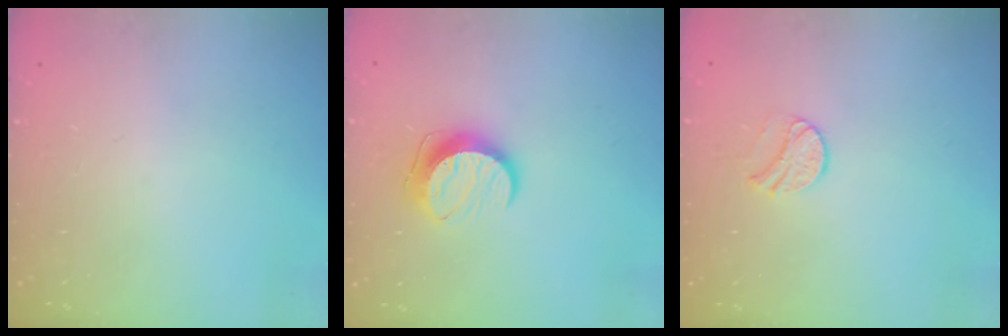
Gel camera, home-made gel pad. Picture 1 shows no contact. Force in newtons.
{"total": 10.7, "press": 10.7, "slide": 0.5}
{"total": 7.7, "press": 7.7, "slide": 0.7}